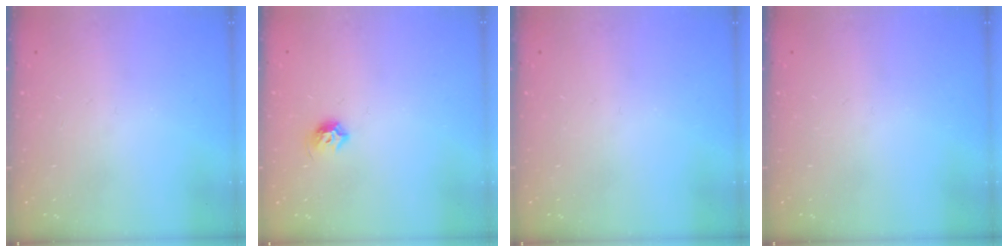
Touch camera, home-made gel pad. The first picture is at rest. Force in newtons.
{"total": 5.7, "press": 5.6, "slide": 1.0}
{"total": 0.0}
{"total": 0.0}